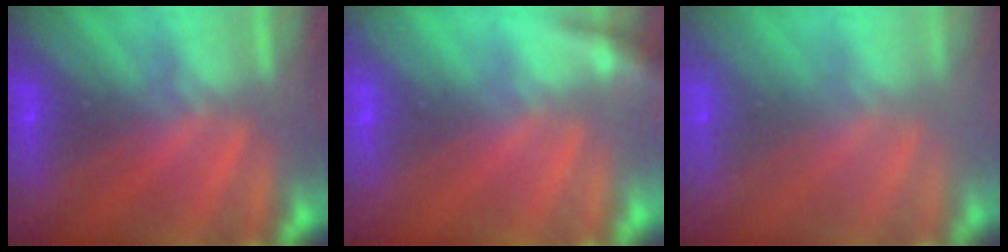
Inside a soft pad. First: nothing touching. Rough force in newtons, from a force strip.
{"total": 1.7}
{"total": 8.8}